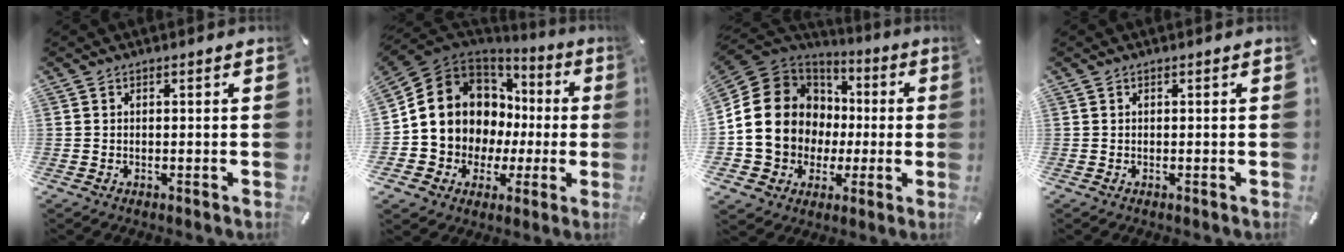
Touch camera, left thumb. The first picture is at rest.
{"total": 13.4, "force": [2.6, 12.3, 4.4], "torque": [-0.082, -0.038, 0.066]}
{"total": 19.5, "force": [0.0, 17.4, 8.9], "torque": [-0.187, -0.010, 0.021]}
{"total": 0.0}